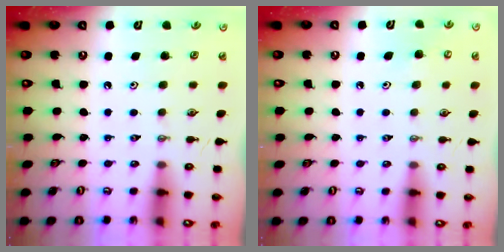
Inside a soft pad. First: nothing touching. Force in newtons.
{"total": 5.1, "press": 5.0, "slide": 0.7}